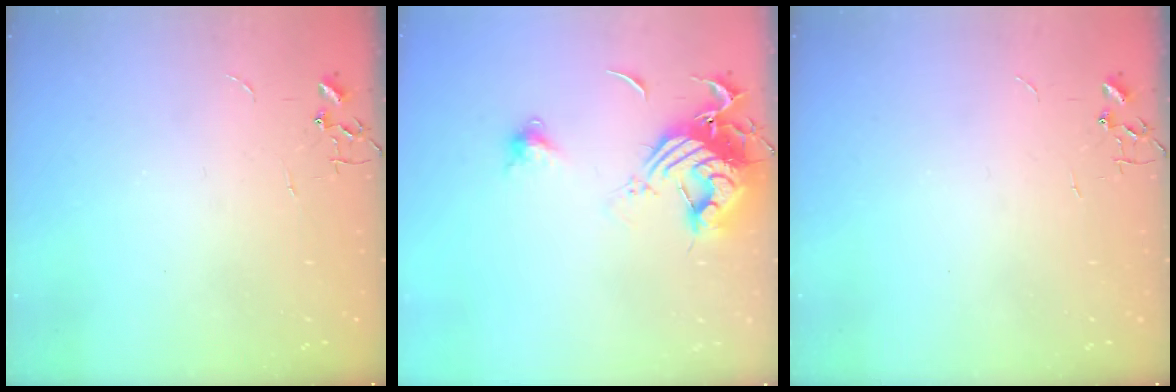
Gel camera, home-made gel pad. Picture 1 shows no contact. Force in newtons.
{"total": 14.3, "press": 14.2, "slide": 1.6}
{"total": 0.0}